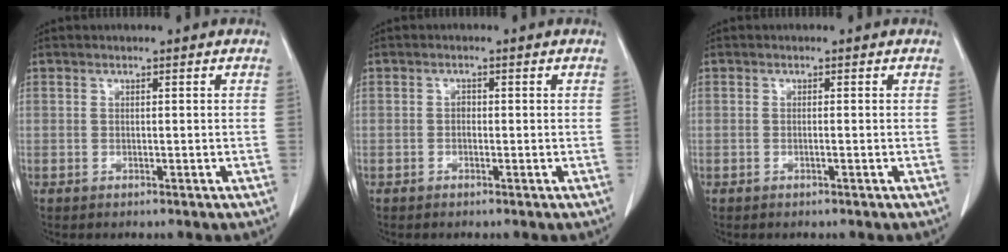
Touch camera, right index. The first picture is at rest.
{"total": 0.7, "force": [-0.1, 0.5, 0.5], "torque": [-0.004, 0.005, -0.002]}
{"total": 0.0}